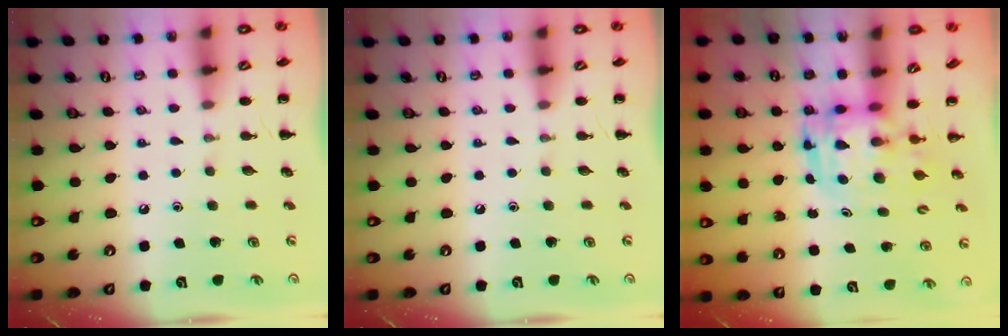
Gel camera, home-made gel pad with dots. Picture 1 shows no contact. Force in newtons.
{"total": 0.0}
{"total": 3.5, "press": 3.4, "slide": 0.7}